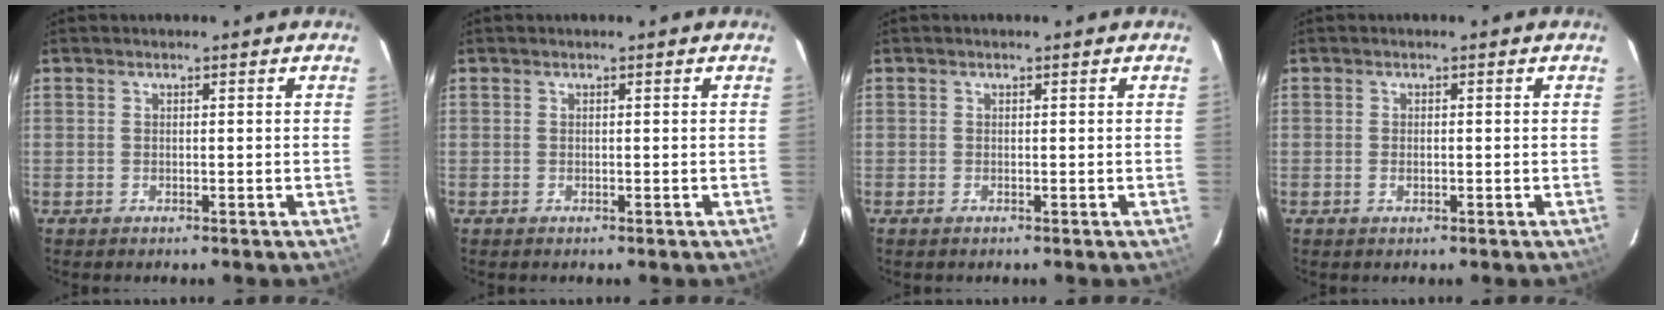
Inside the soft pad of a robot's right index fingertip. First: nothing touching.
{"total": 0.0}
{"total": 0.0}
{"total": 1.1, "force": [-0.4, 0.7, 0.8], "torque": [-0.014, 0.001, -0.006]}